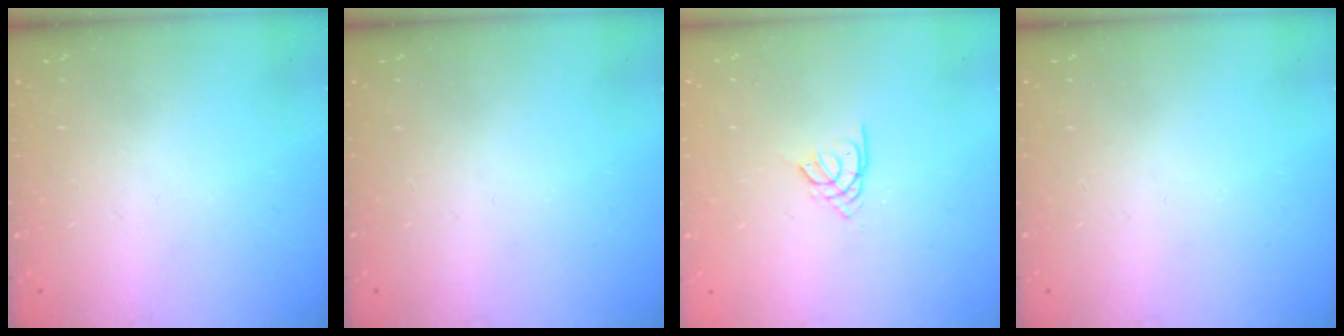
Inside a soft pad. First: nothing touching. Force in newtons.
{"total": 0.0}
{"total": 2.5, "press": 2.4, "slide": 0.5}
{"total": 0.0}